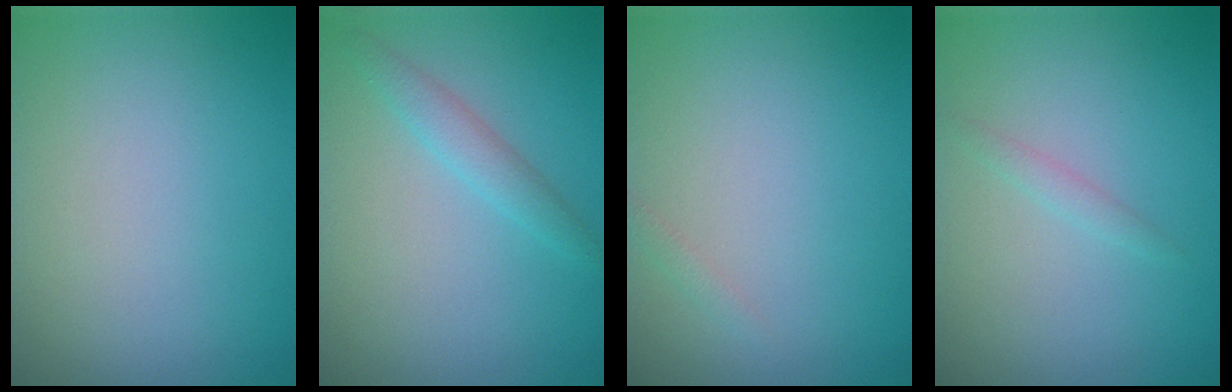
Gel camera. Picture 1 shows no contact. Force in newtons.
{"total": 1.9, "press": 1.9, "slide": 0.1}
{"total": 0.6, "press": 0.6, "slide": 0.0}
{"total": 0.9, "press": 0.8, "slide": 0.0}